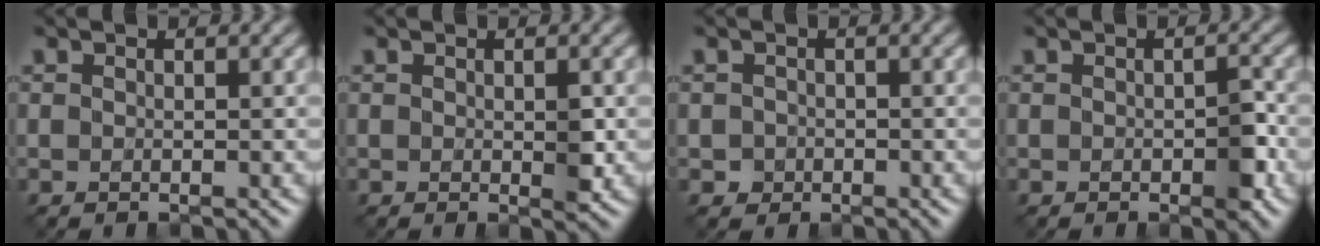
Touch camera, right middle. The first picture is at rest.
{"total": 1.6, "force": [-0.1, 0.5, 1.5], "torque": [-0.020, -0.005, -0.001]}
{"total": 1.0, "force": [-0.3, 1.0, 0.1], "torque": [0.005, -0.003, -0.006]}
{"total": 2.1, "force": [-0.6, 0.9, 1.9], "torque": [-0.023, -0.001, -0.009]}